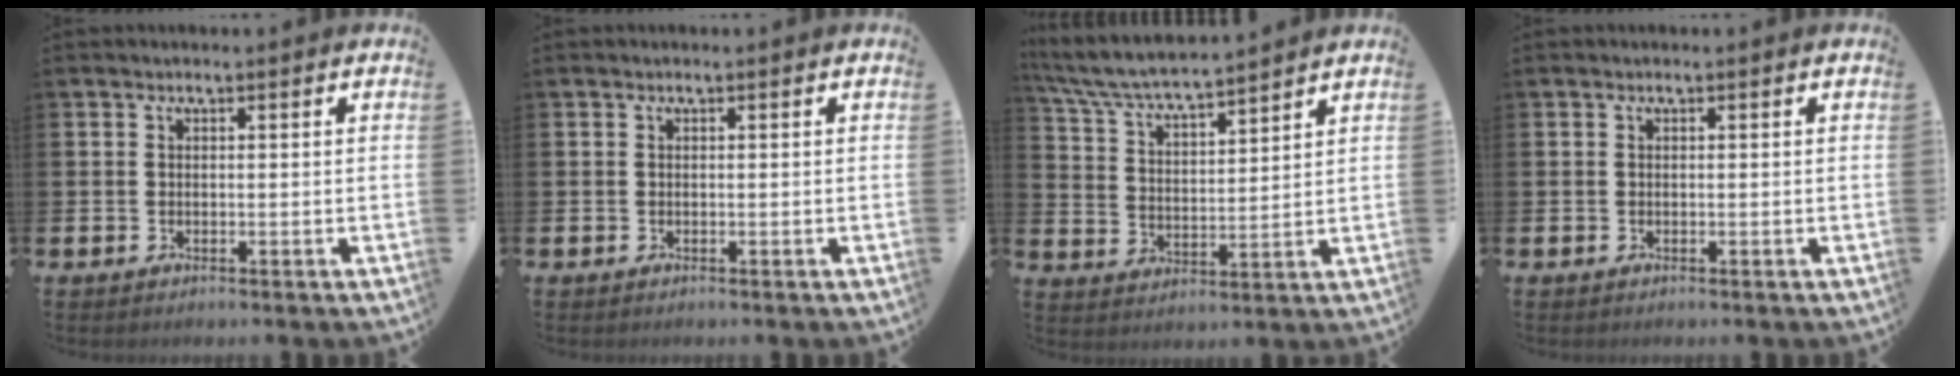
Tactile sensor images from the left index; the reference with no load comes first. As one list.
[{"total": 0.0}, {"total": 6.7, "force": [6.4, 0.5, 1.8], "torque": [-0.065, -0.041, 0.111]}, {"total": 0.0}]